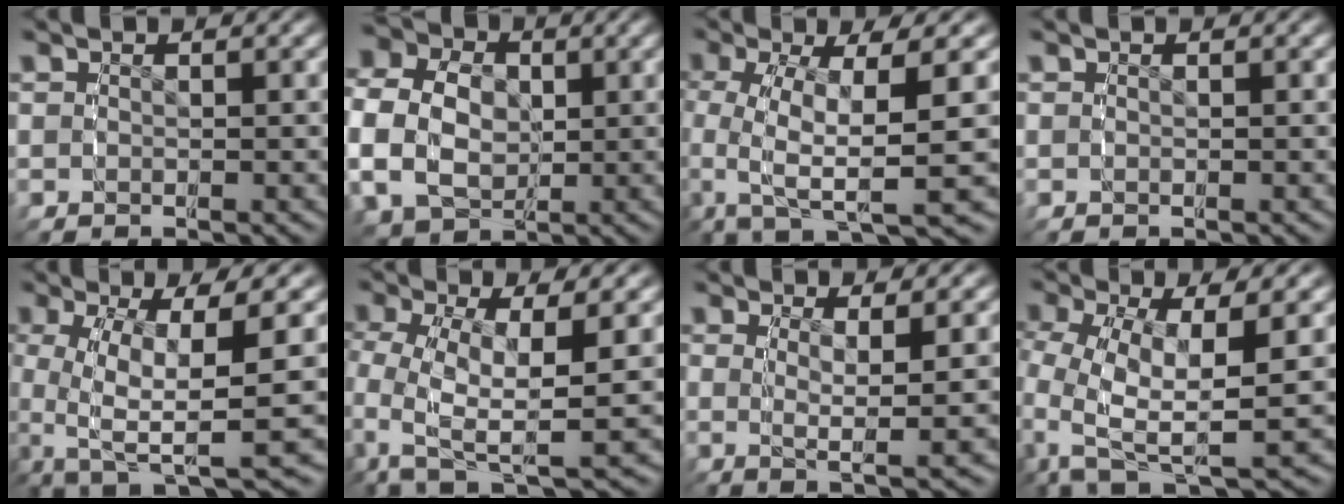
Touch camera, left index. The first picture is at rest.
{"total": 9.0, "force": [0.7, 7.7, 4.7], "torque": [-0.105, -0.013, 0.011]}
{"total": 10.8, "force": [-1.6, 6.5, 8.4], "torque": [-0.166, -0.024, -0.014]}
{"total": 0.0}
{"total": 11.0, "force": [-2.6, 6.1, 8.8], "torque": [-0.164, -0.032, -0.024]}
{"total": 9.0, "force": [-0.8, 5.8, 6.8], "torque": [-0.158, -0.038, 0.002]}
{"total": 4.9, "force": [0.0, 1.0, 4.8], "torque": [-0.071, -0.007, 0.004]}
{"total": 10.1, "force": [-1.2, 6.9, 7.3], "torque": [-0.170, -0.047, -0.001]}